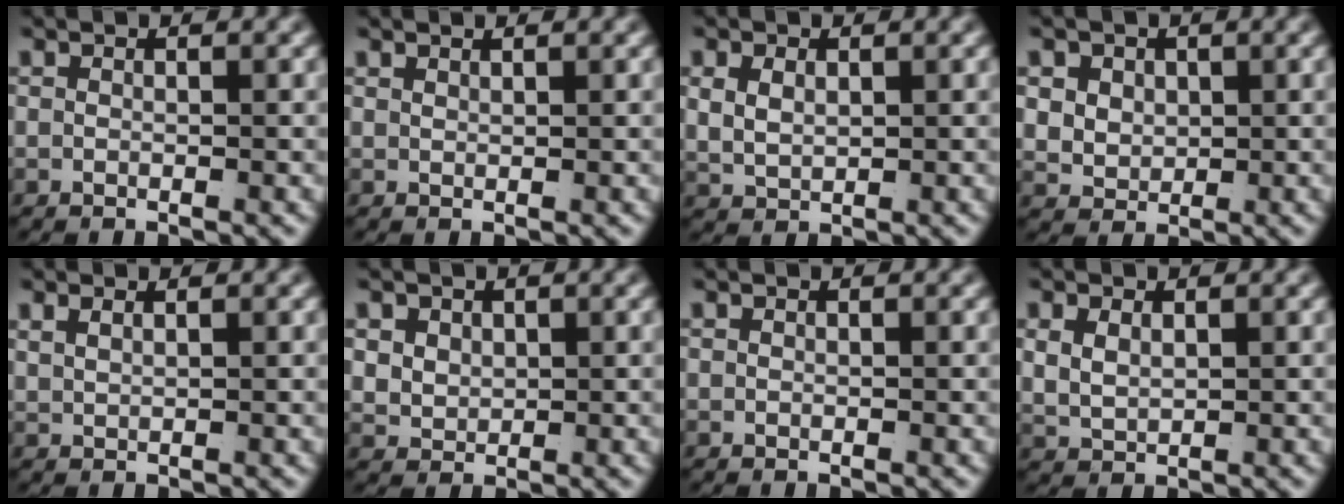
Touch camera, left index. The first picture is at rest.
{"total": 1.0, "force": [0.8, -0.6, 0.0], "torque": [0.007, -0.002, 0.021]}
{"total": 2.7, "force": [0.8, 2.1, 1.5], "torque": [-0.040, -0.008, 0.027]}
{"total": 4.4, "force": [0.8, 3.9, 1.8], "torque": [-0.053, -0.021, 0.027]}
{"total": 1.0, "force": [0.9, -0.3, 0.3], "torque": [-0.005, -0.001, 0.028]}
{"total": 3.1, "force": [0.9, 2.6, 1.3], "torque": [-0.043, -0.019, 0.032]}
{"total": 0.0}
{"total": 3.0, "force": [0.8, 2.4, 1.6], "torque": [-0.045, -0.010, 0.027]}